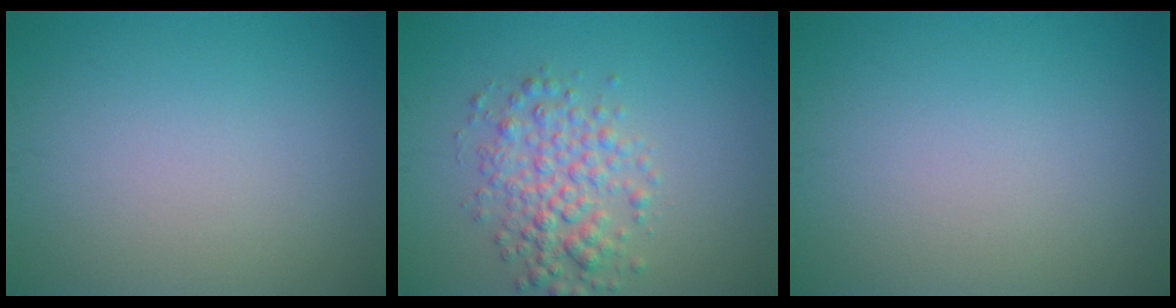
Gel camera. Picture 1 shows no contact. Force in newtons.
{"total": 3.9, "press": 3.9, "slide": 0.1}
{"total": 0.0}